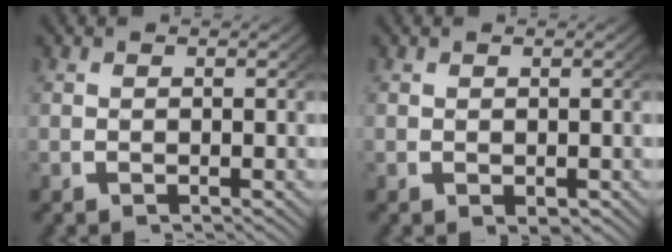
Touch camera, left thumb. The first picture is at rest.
{"total": 1.0, "force": [0.0, 0.7, 0.7], "torque": [-0.009, -0.009, 0.008]}